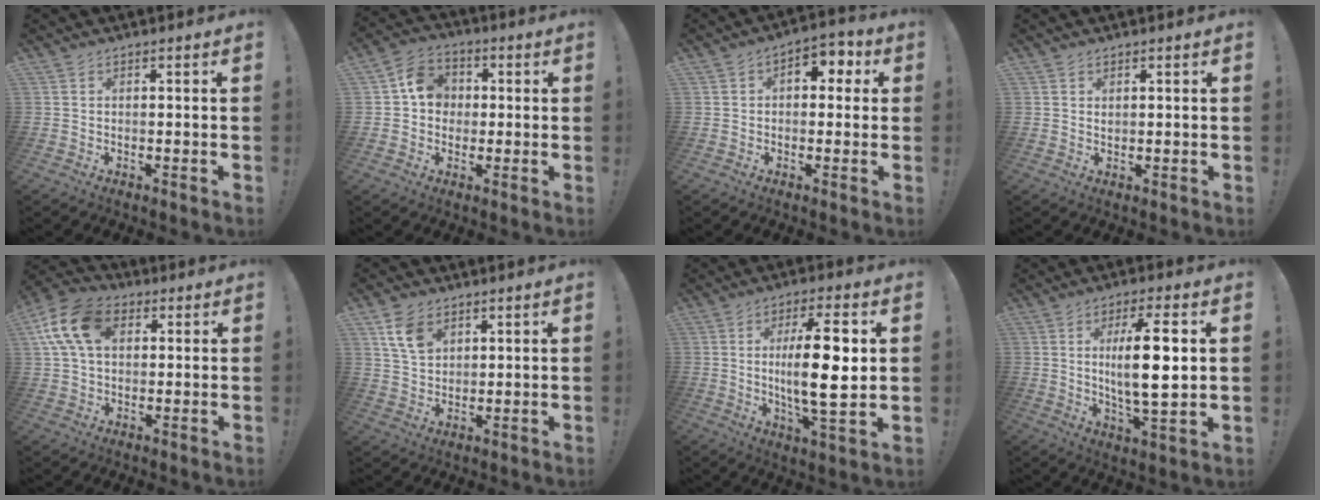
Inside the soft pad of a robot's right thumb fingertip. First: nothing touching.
{"total": 9.3, "force": [1.0, 8.1, 4.3], "torque": [-0.055, 0.014, 0.024]}
{"total": 5.8, "force": [1.2, 4.2, 3.8], "torque": [-0.043, -0.003, 0.018]}
{"total": 0.7, "force": [0.5, 0.5, 0.1], "torque": [-0.002, -0.001, 0.011]}
{"total": 15.2, "force": [4.5, 10.2, 10.2], "torque": [-0.192, -0.001, 0.087]}
{"total": 9.0, "force": [4.7, 6.3, 4.4], "torque": [-0.071, -0.012, 0.093]}
{"total": 16.3, "force": [1.3, 3.7, 15.8], "torque": [-0.279, -0.011, 0.004]}
{"total": 14.1, "force": [1.9, 3.2, 13.6], "torque": [-0.238, -0.012, 0.018]}